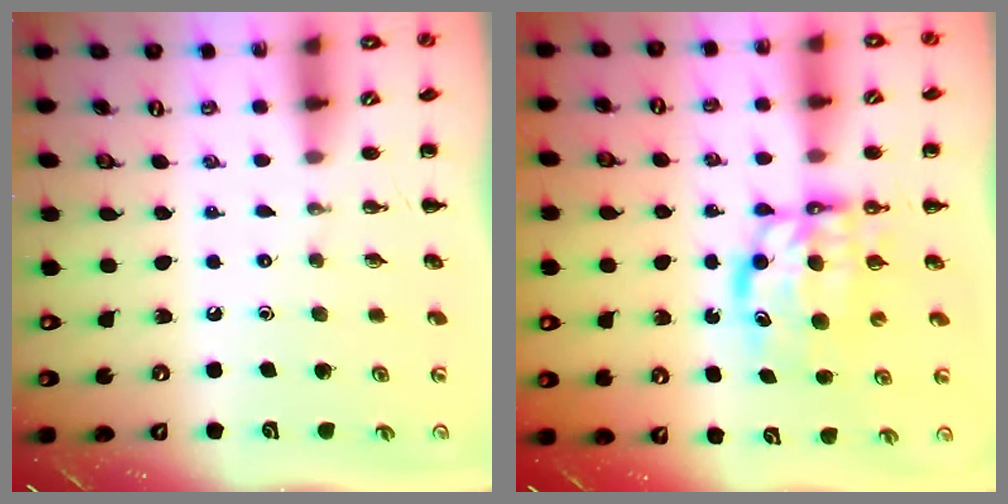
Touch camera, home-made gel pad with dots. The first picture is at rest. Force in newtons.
{"total": 7.4, "press": 7.3, "slide": 1.4}